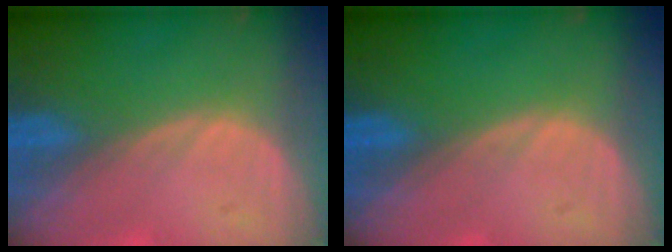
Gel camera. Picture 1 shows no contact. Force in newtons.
{"total": 0.0}